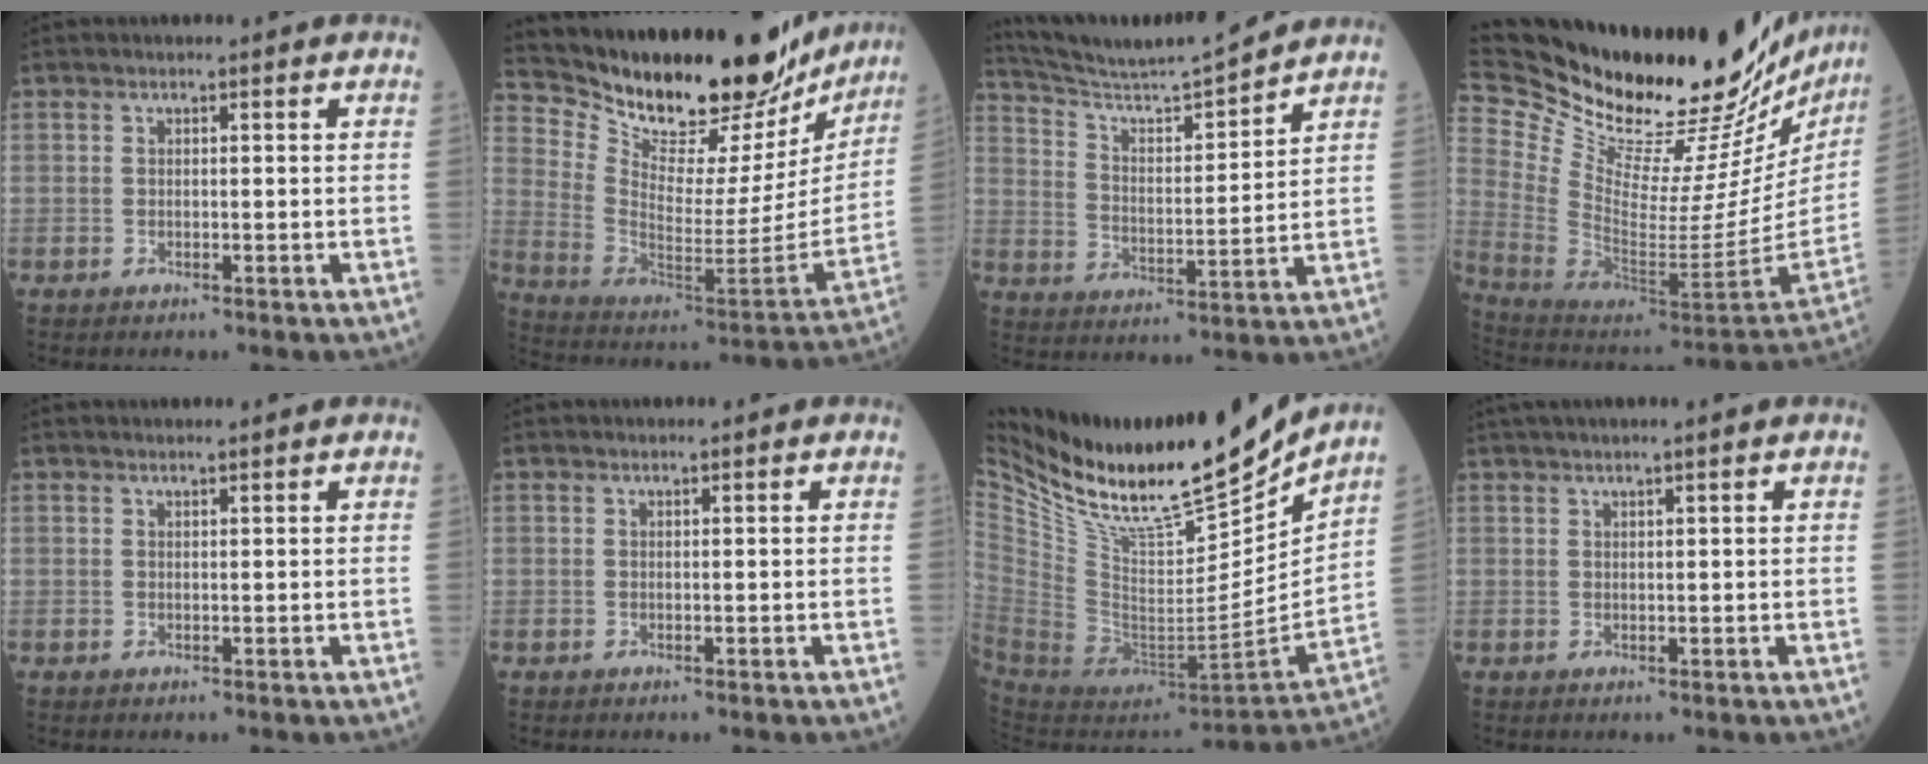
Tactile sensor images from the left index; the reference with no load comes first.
{"total": 28.7, "force": [24.8, 8.2, 11.8], "torque": [-0.202, -0.049, 0.356]}
{"total": 13.6, "force": [13.0, -1.1, 3.9], "torque": [-0.081, 0.001, 0.225]}
{"total": 37.5, "force": [33.0, 6.9, 16.5], "torque": [-0.301, -0.129, 0.471]}
{"total": 1.9, "force": [1.8, -0.1, 0.6], "torque": [-0.006, 0.013, 0.027]}
{"total": 0.0}
{"total": 27.2, "force": [23.3, 4.6, 13.3], "torque": [-0.245, -0.056, 0.390]}
{"total": 4.3, "force": [3.4, -0.6, 2.5], "torque": [-0.036, 0.026, 0.062]}